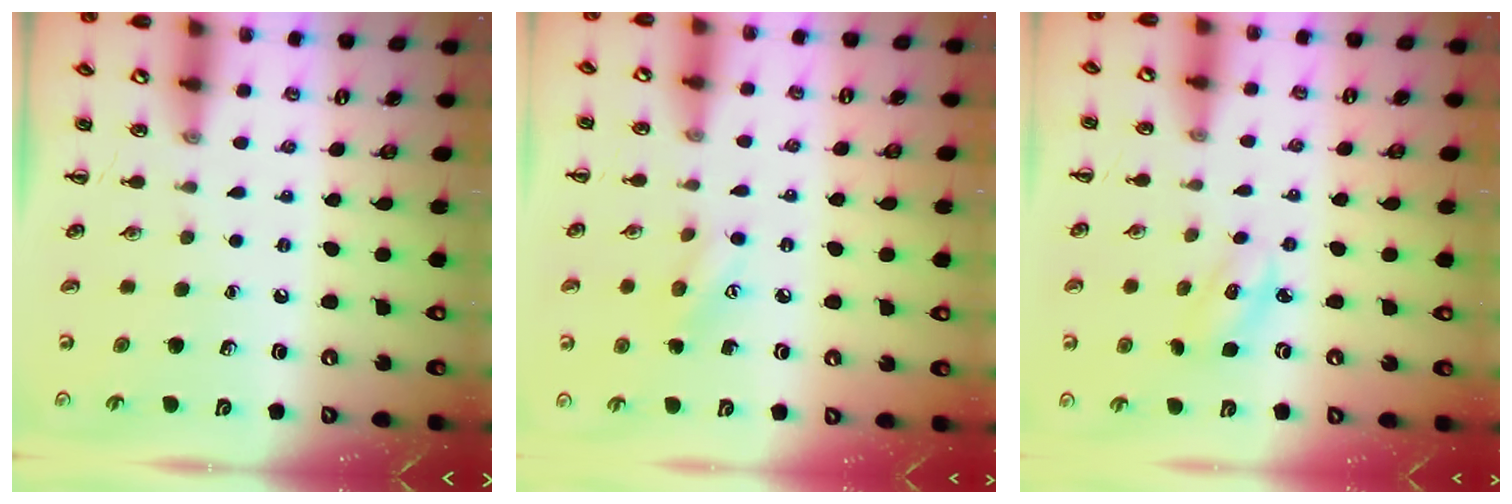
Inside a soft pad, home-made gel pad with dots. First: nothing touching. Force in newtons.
{"total": 6.6, "press": 6.5, "slide": 1.2}
{"total": 2.6, "press": 2.5, "slide": 0.6}